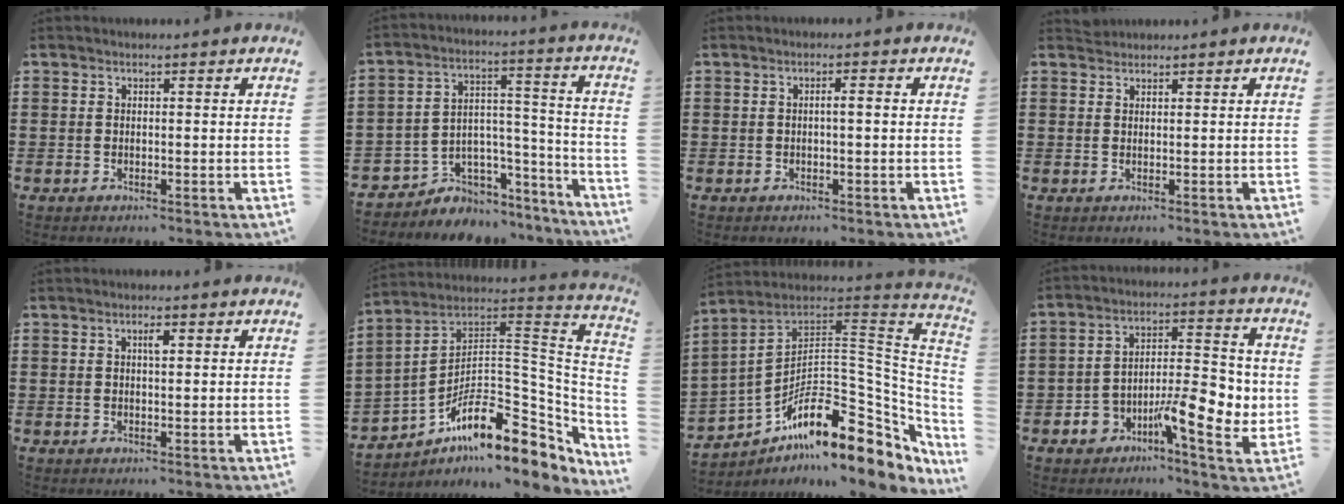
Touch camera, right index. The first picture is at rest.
{"total": 4.5, "force": [-2.5, 3.7, -0.3], "torque": [-0.016, -0.009, -0.049]}
{"total": 1.3, "force": [-0.1, 0.1, 1.3], "torque": [-0.022, 0.000, -0.003]}
{"total": 1.1, "force": [1.0, 0.4, -0.2], "torque": [0.003, 0.002, 0.021]}
{"total": 1.9, "force": [0.6, 0.6, 1.7], "torque": [-0.027, 0.003, 0.007]}
{"total": 12.8, "force": [-6.8, 6.7, 8.5], "torque": [-0.138, 0.001, -0.122]}
{"total": 15.4, "force": [-8.8, 6.5, 10.9], "torque": [-0.189, 0.011, -0.160]}
{"total": 10.7, "force": [-3.7, 4.9, 8.8], "torque": [-0.133, 0.006, -0.060]}